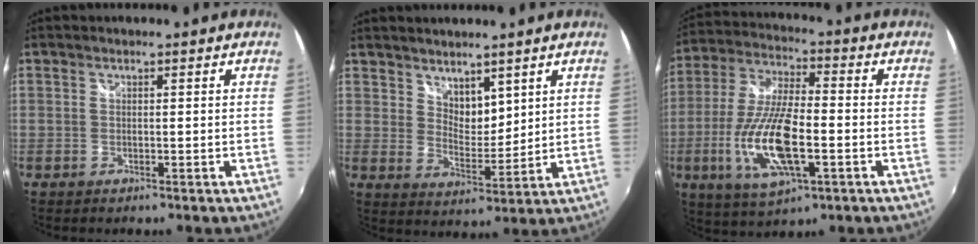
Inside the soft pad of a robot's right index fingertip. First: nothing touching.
{"total": 5.9, "force": [4.4, 3.0, 2.5], "torque": [-0.029, -0.004, 0.081]}
{"total": 16.6, "force": [-4.6, 5.6, 14.9], "torque": [-0.312, -0.015, -0.084]}